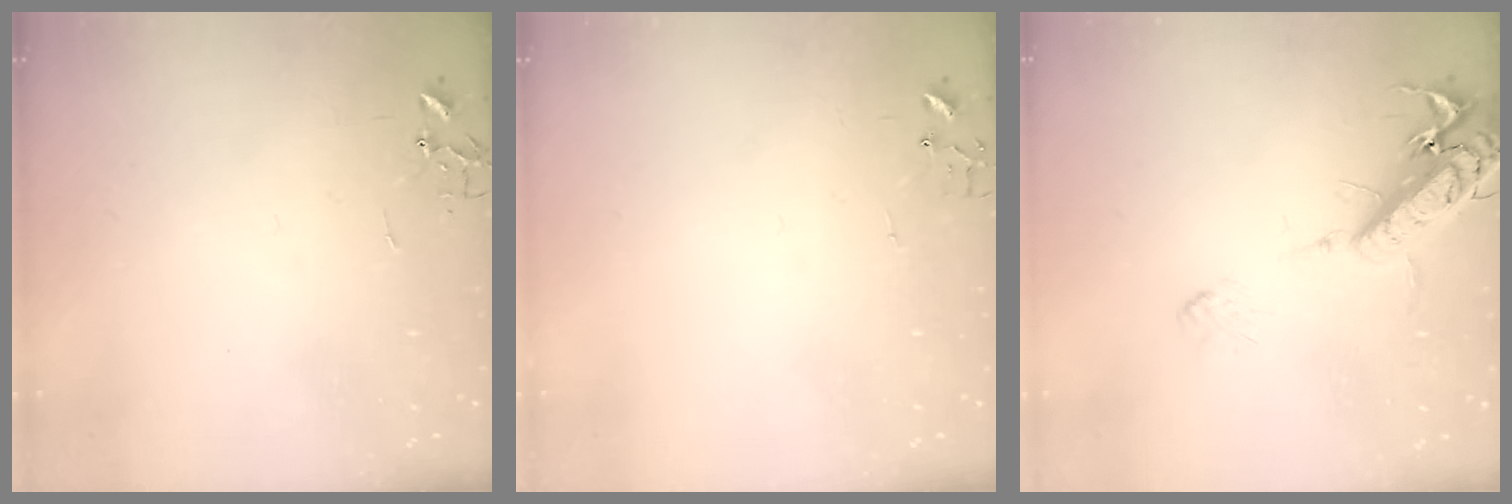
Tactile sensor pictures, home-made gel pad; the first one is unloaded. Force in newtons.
{"total": 4.2, "press": 4.2, "slide": 0.4}
{"total": 16.4, "press": 15.9, "slide": 3.8}